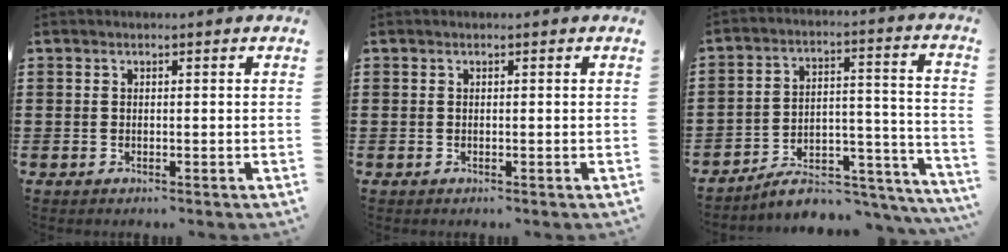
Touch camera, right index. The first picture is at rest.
{"total": 0.0}
{"total": 6.9, "force": [-5.7, 2.3, 3.1], "torque": [-0.045, 0.014, -0.105]}